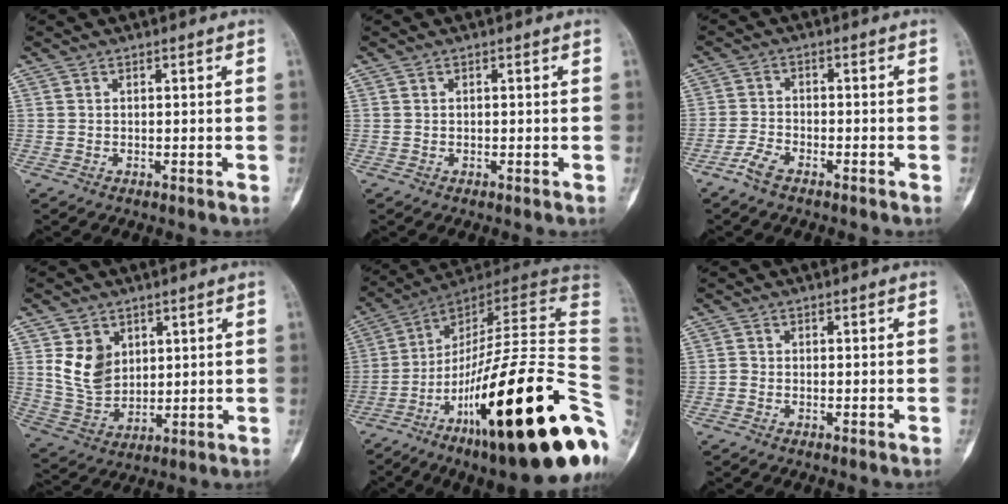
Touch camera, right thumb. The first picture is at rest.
{"total": 0.0}
{"total": 3.8, "force": [-2.9, 1.5, 2.1], "torque": [-0.049, 0.014, -0.058]}
{"total": 9.4, "force": [3.3, 7.0, 5.3], "torque": [-0.076, -0.022, 0.082]}
{"total": 35.9, "force": [-10.2, 7.4, 33.6], "torque": [-0.431, 0.060, -0.162]}
{"total": 0.9, "force": [-0.6, 0.2, 0.5], "torque": [-0.014, 0.000, -0.017]}